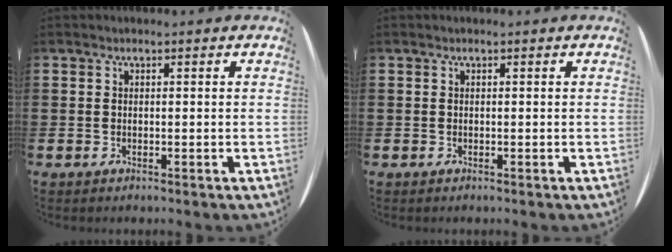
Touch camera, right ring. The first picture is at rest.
{"total": 0.0}